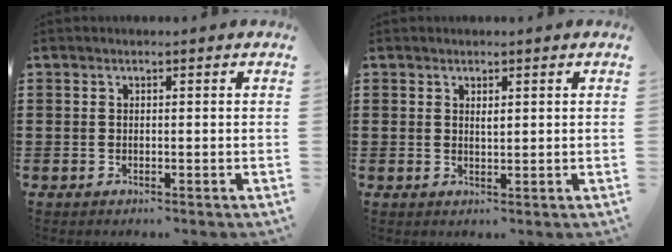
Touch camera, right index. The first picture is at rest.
{"total": 1.0, "force": [0.5, 0.3, 0.8], "torque": [-0.017, 0.002, 0.008]}